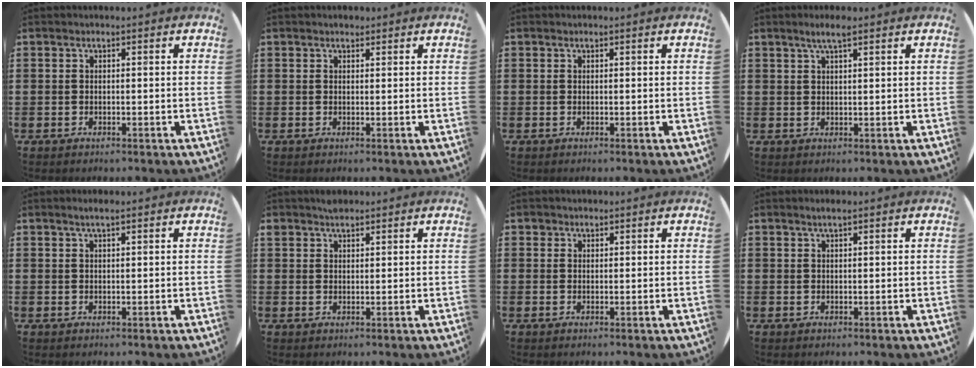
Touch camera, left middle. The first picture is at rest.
{"total": 0.8, "force": [0.8, 0.3, 0.0], "torque": [0.000, 0.003, 0.015]}
{"total": 0.0}
{"total": 2.8, "force": [2.1, 0.4, 1.9], "torque": [-0.039, 0.007, 0.035]}
{"total": 1.4, "force": [1.0, 0.1, 0.9], "torque": [-0.017, 0.003, 0.018]}
{"total": 1.6, "force": [1.5, 0.6, 0.1], "torque": [0.005, 0.000, 0.027]}
{"total": 0.9, "force": [0.7, 0.5, -0.1], "torque": [0.009, 0.000, 0.013]}
{"total": 1.2, "force": [1.0, 0.0, 0.7], "torque": [-0.014, 0.003, 0.017]}